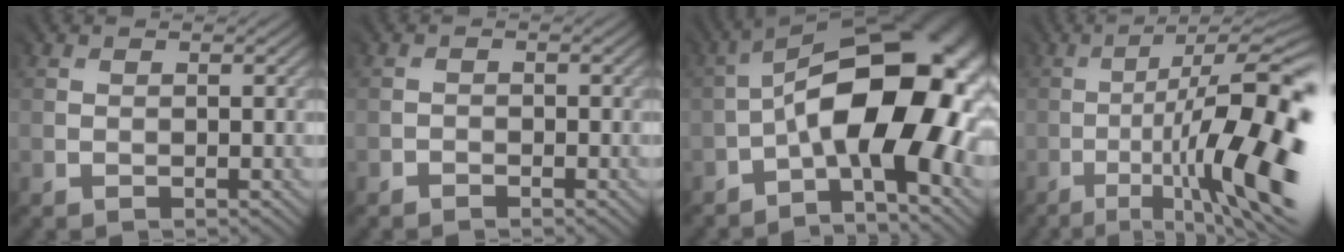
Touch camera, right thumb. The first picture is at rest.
{"total": 1.0, "force": [-0.8, 0.3, -0.5], "torque": [0.010, 0.000, -0.016]}
{"total": 16.3, "force": [-2.7, 6.8, 14.5], "torque": [-0.233, 0.013, -0.047]}
{"total": 16.5, "force": [-5.0, 4.2, 15.2], "torque": [-0.233, -0.016, -0.066]}